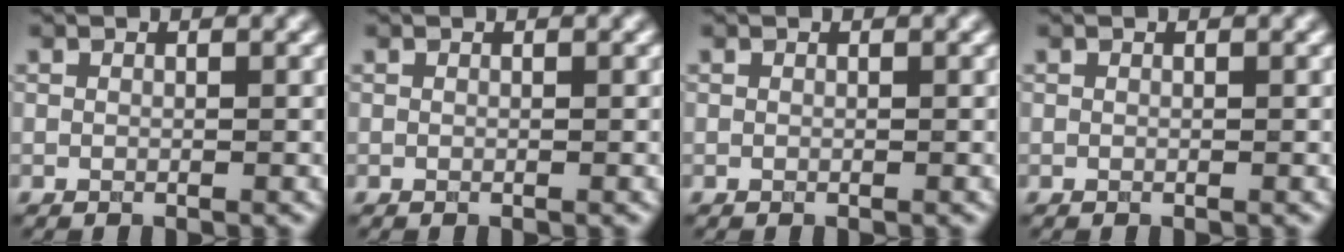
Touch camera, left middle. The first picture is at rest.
{"total": 0.0}
{"total": 0.0}
{"total": 0.0}